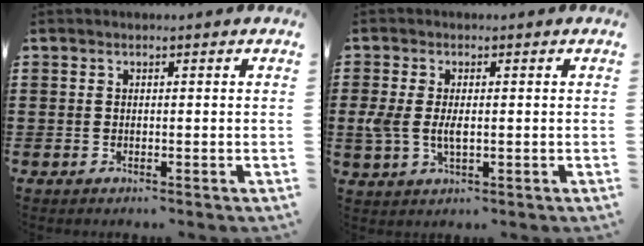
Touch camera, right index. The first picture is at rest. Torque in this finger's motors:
{"motor_torque": [0.84, -0.26, 0.31, 0.12]}